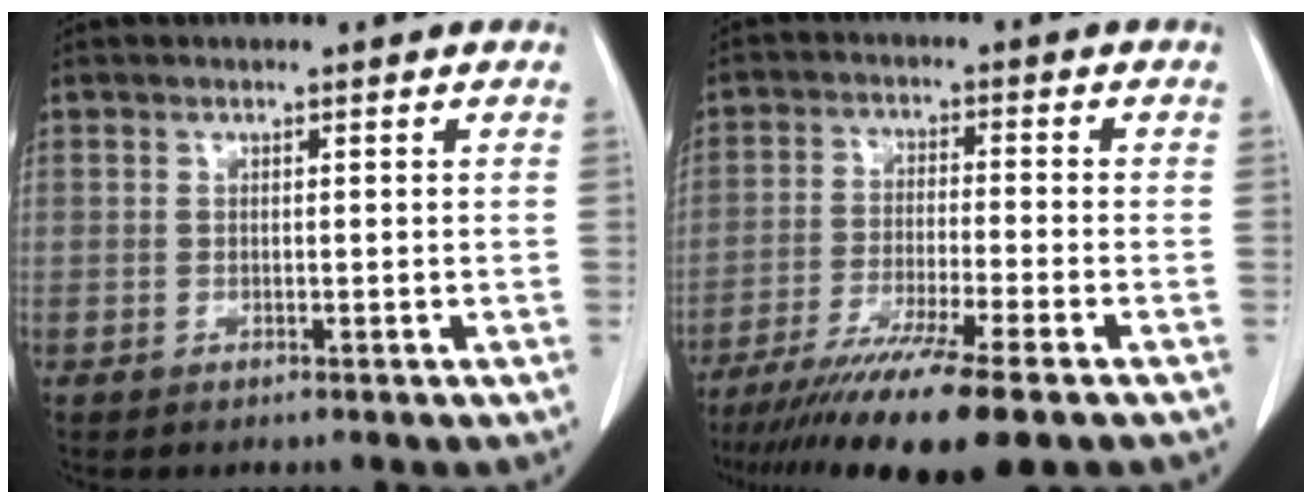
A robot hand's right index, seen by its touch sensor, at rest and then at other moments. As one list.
[{"total": 14.2, "force": [-10.4, -0.2, 9.6], "torque": [-0.168, -0.041, -0.171]}]